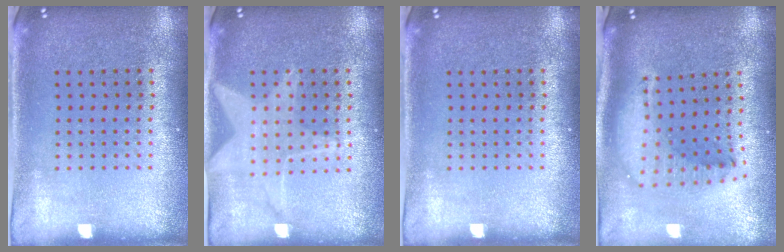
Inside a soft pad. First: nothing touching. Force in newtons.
{"total": 1.5, "press": 1.5, "slide": 0.4}
{"total": 0.0}
{"total": 2.0, "press": 1.6, "slide": 1.2}